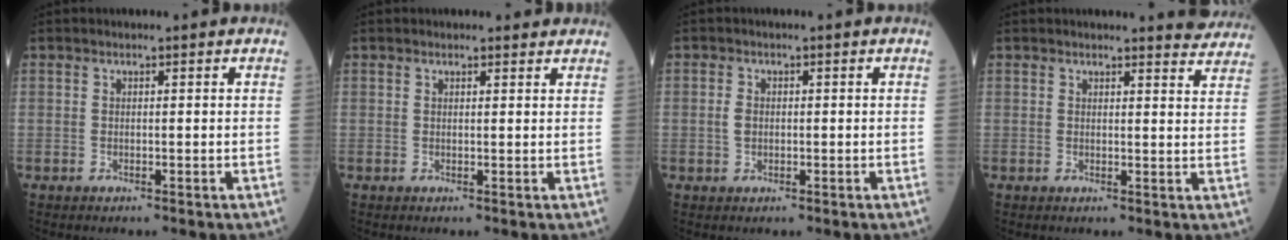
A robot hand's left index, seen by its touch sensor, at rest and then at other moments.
{"total": 2.4, "force": [2.2, 0.6, 0.7], "torque": [-0.014, 0.007, 0.022]}
{"total": 1.8, "force": [-0.1, 1.5, 0.9], "torque": [-0.023, 0.002, 0.002]}
{"total": 5.2, "force": [5.2, 0.3, 0.1], "torque": [0.004, -0.029, 0.037]}